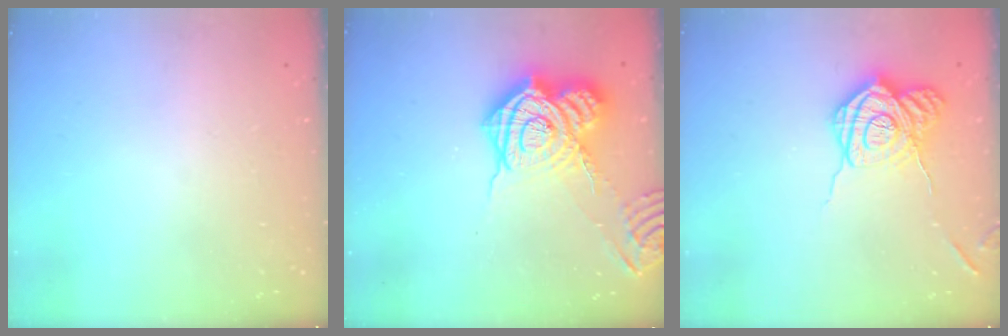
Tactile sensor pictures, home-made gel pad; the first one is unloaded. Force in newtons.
{"total": 18.8, "press": 18.7, "slide": 1.5}
{"total": 17.0, "press": 17.0, "slide": 0.9}